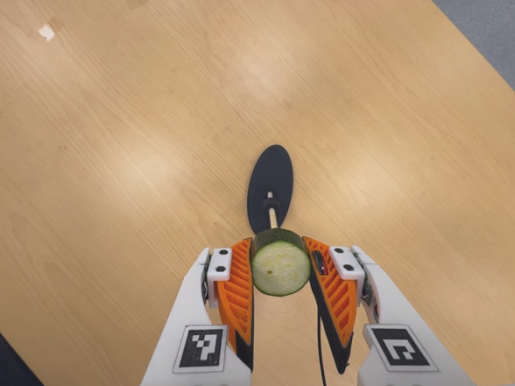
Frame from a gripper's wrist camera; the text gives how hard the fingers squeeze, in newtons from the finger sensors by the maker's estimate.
{"total": 10.8, "left": 9.9, "right": 11.7}